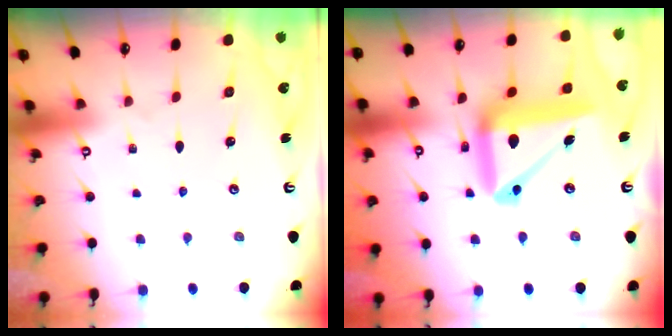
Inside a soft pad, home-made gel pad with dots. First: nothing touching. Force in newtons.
{"total": 18.8, "press": 18.6, "slide": 2.4}